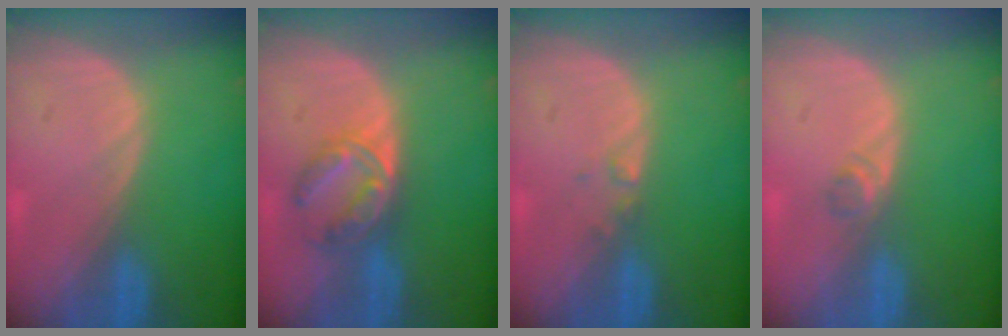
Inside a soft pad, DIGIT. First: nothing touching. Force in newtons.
{"total": 6.3, "press": 5.7, "slide": 2.7}
{"total": 0.9, "press": 0.9, "slide": 0.1}
{"total": 1.6, "press": 1.4, "slide": 0.8}